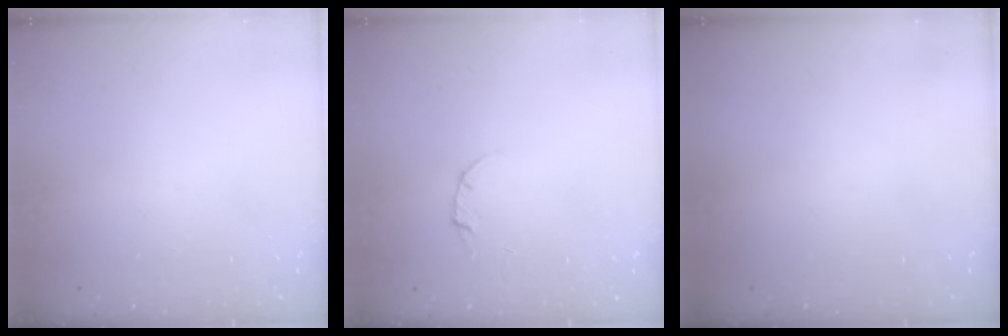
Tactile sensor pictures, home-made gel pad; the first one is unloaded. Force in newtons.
{"total": 3.3, "press": 3.2, "slide": 0.3}
{"total": 0.0}